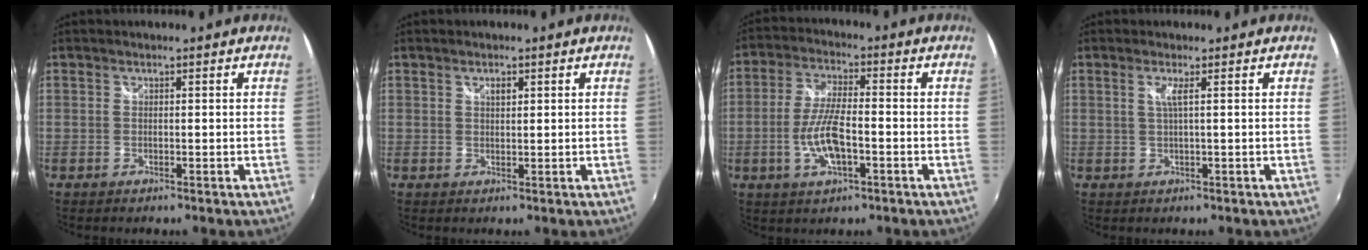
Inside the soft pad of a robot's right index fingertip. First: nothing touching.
{"total": 1.3, "force": [0.7, 0.7, 0.9], "torque": [-0.013, 0.002, 0.012]}
{"total": 9.2, "force": [-2.8, 2.9, 8.3], "torque": [-0.170, -0.001, -0.054]}
{"total": 1.7, "force": [0.5, -0.5, 1.5], "torque": [-0.028, -0.003, 0.009]}